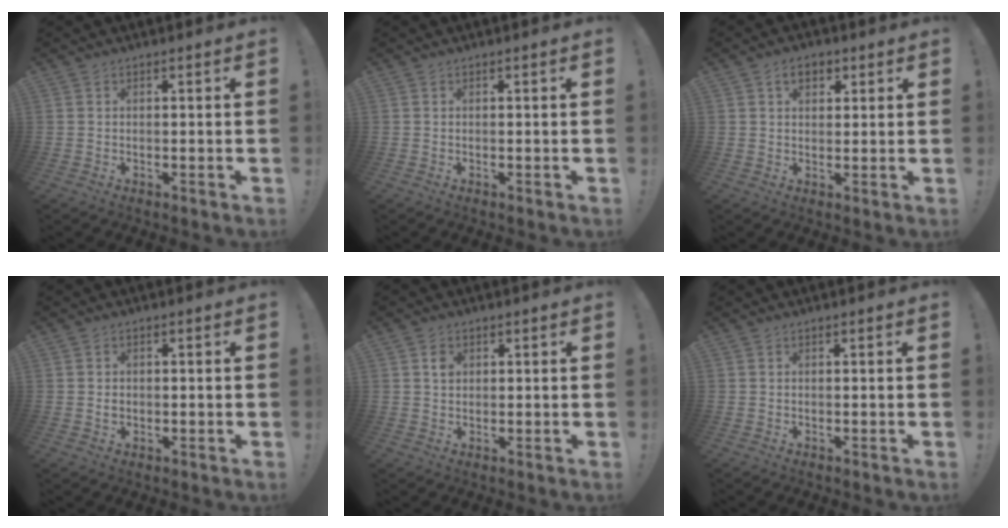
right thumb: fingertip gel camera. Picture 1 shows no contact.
{"total": 0.0}
{"total": 4.8, "force": [2.2, 3.2, 2.8], "torque": [-0.036, 0.002, 0.037]}
{"total": 1.4, "force": [0.1, 1.3, 0.3], "torque": [0.002, 0.002, 0.000]}
{"total": 2.0, "force": [0.5, 1.8, 0.8], "torque": [0.004, -0.004, 0.004]}
{"total": 0.0}